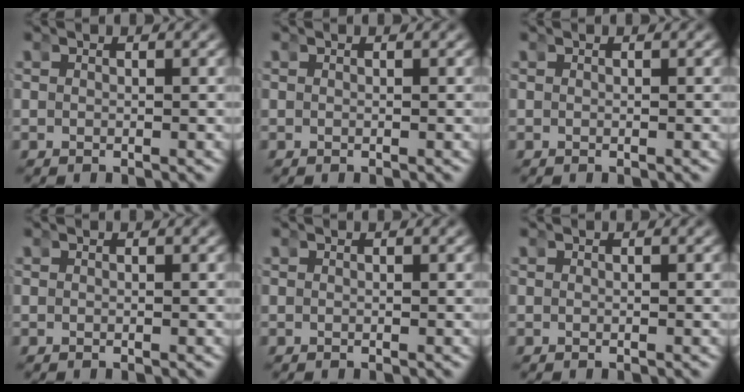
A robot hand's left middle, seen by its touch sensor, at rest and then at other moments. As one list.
[{"total": 0.0}, {"total": 0.0}, {"total": 0.0}, {"total": 0.0}, {"total": 0.0}]